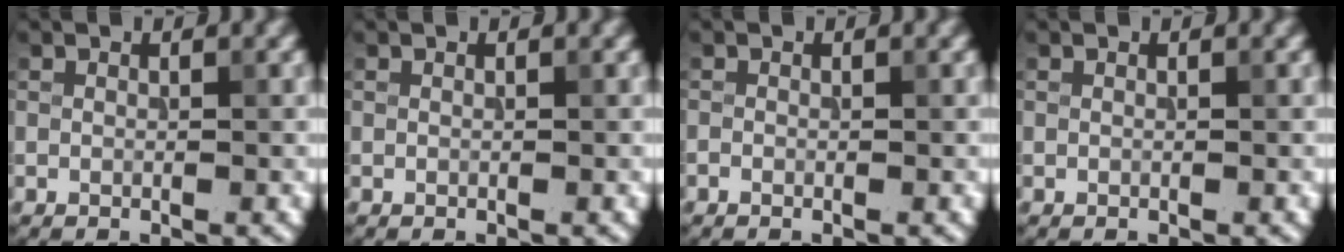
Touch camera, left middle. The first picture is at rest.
{"total": 0.0}
{"total": 0.0}
{"total": 0.0}